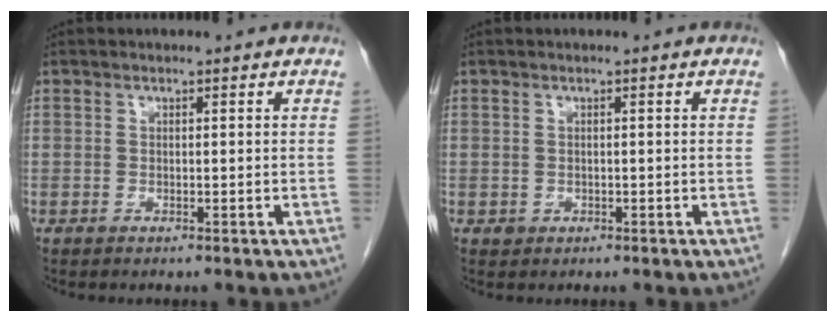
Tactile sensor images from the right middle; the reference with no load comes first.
{"total": 0.7, "force": [-0.2, 0.7, 0.2], "torque": [-0.004, 0.001, 0.001]}